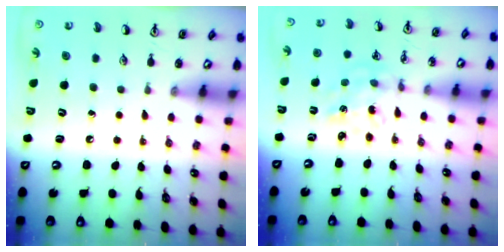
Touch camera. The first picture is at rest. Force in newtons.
{"total": 1.5, "press": 1.5, "slide": 0.1}